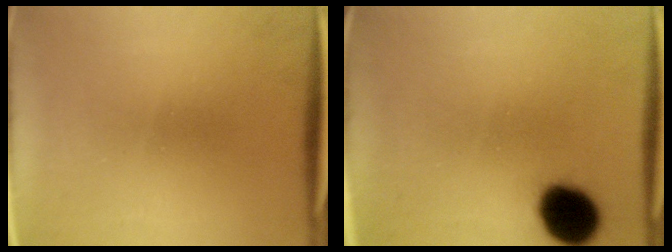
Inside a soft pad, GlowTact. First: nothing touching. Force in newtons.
{"total": 12.6}